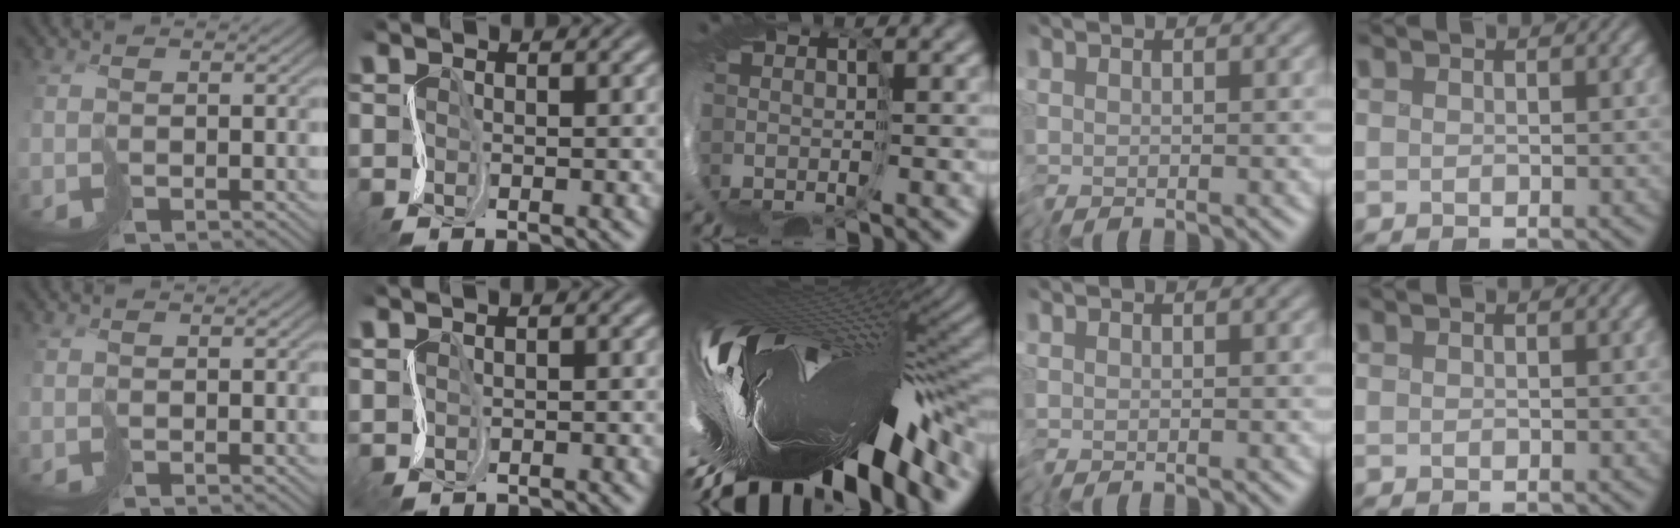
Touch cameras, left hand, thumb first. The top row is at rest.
{"index": {"total": 0.9, "force": [0.8, 0.1, -0.4], "torque": [0.009, 0.007, 0.017]}, "middle": {"total": 15.0, "force": [-3.1, 4.5, 13.9], "torque": [-0.234, -0.014, -0.062]}}